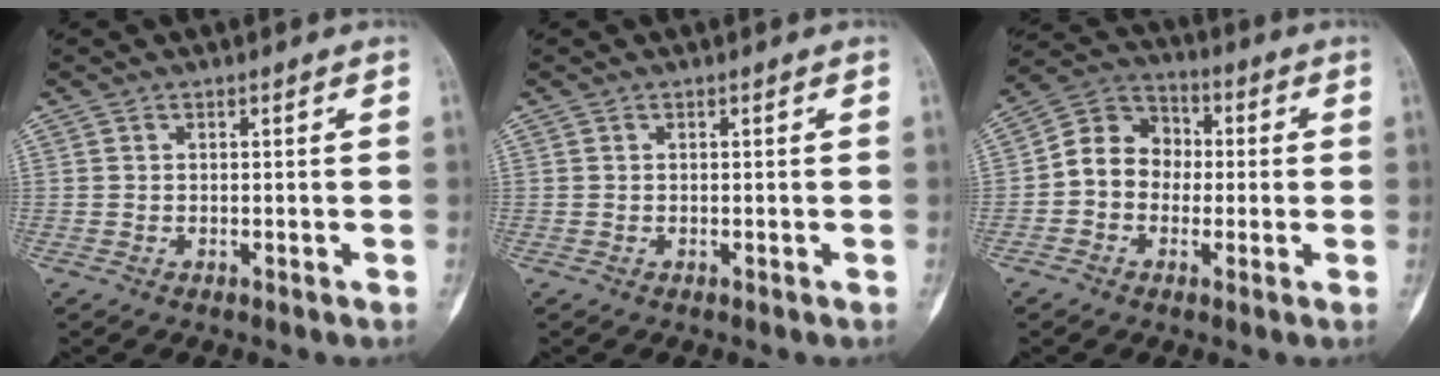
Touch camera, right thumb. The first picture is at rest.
{"total": 0.0}
{"total": 9.9, "force": [-0.7, 8.5, 5.0], "torque": [-0.057, 0.036, -0.030]}